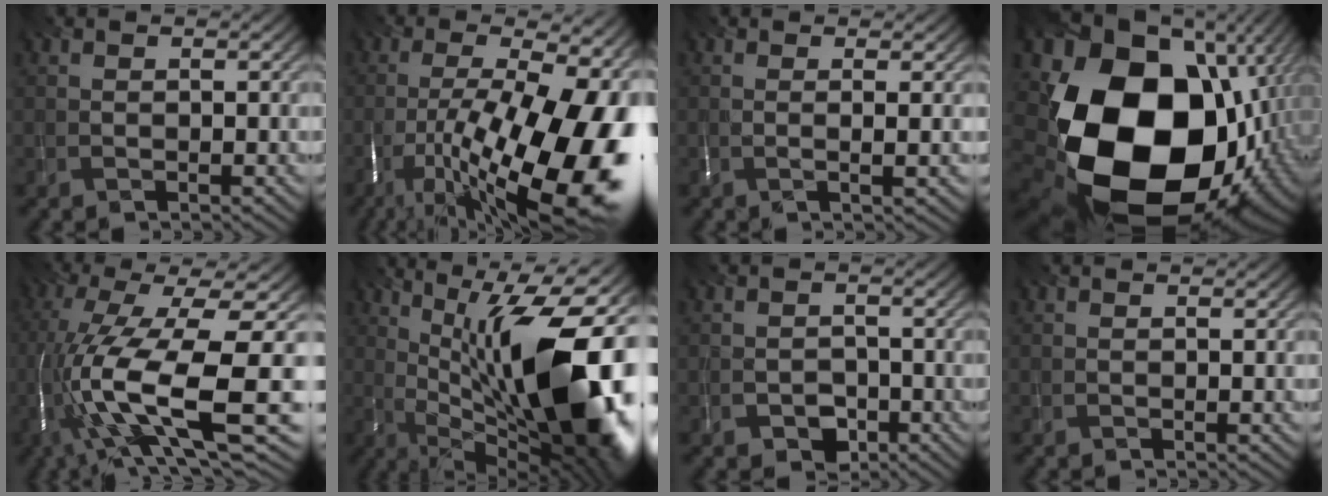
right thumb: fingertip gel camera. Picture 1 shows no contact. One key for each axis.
{"total": 20.5, "fx": -7.0, "fy": 6.9, "fz": 18.0, "tx": -0.255, "ty": -0.025, "tz": -0.116}
{"total": 2.0, "fx": 0.5, "fy": 0.1, "fz": 1.9, "tx": -0.031, "ty": 0.000, "tz": 0.004}
{"total": 22.7, "fx": -4.2, "fy": 16.7, "fz": 14.8, "tx": -0.369, "ty": -0.076, "tz": -0.021}
{"total": 18.3, "fx": -5.7, "fy": 5.5, "fz": 16.5, "tx": -0.346, "ty": -0.004, "tz": -0.102}
{"total": 19.5, "fx": 0.7, "fy": 7.6, "fz": 17.9, "tx": -0.236, "ty": 0.015, "tz": 0.000}
{"total": 2.2, "fx": -1.8, "fy": 1.4, "fz": 0.2, "tx": -0.004, "ty": -0.005, "tz": -0.034}
{"total": 0.0}